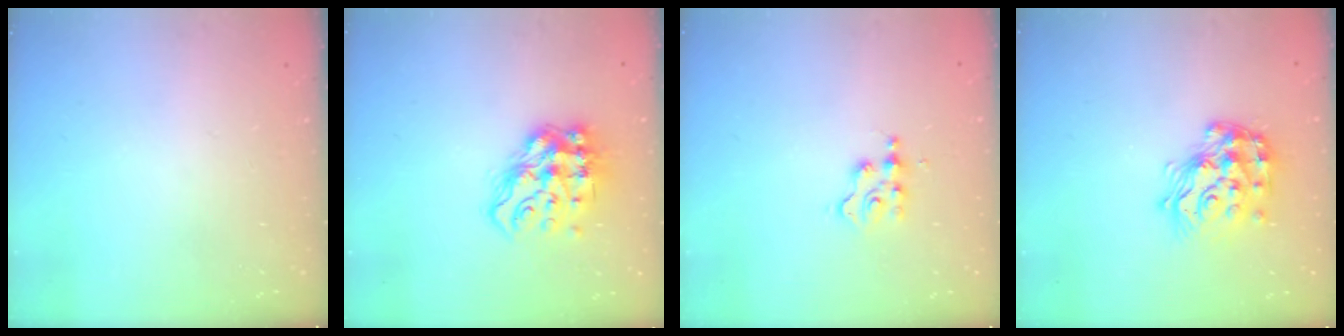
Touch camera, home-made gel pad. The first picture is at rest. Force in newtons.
{"total": 14.9, "press": 14.8, "slide": 1.7}
{"total": 2.9, "press": 2.8, "slide": 0.3}
{"total": 18.2, "press": 18.1, "slide": 1.2}